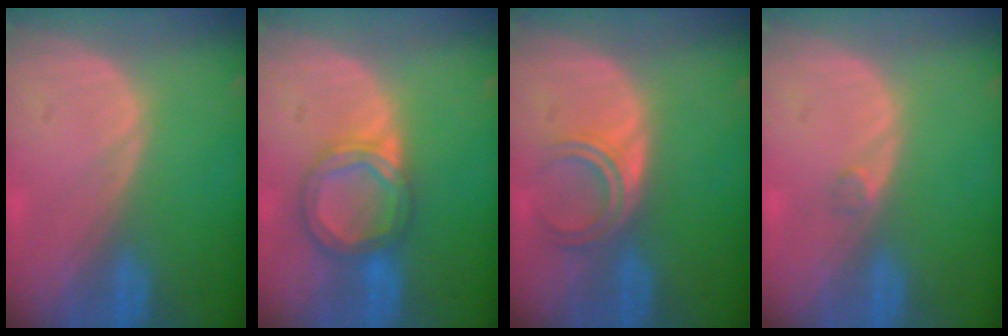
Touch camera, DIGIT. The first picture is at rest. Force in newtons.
{"total": 6.3, "press": 5.8, "slide": 2.3}
{"total": 4.7, "press": 4.0, "slide": 2.4}
{"total": 0.9, "press": 0.8, "slide": 0.5}